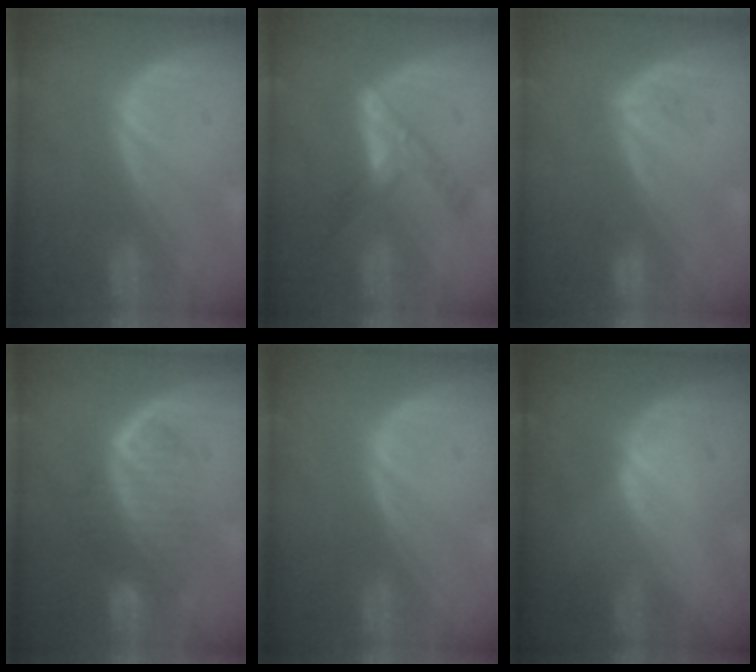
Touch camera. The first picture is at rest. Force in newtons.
{"total": 5.5, "press": 5.4, "slide": 1.4}
{"total": 1.5, "press": 1.4, "slide": 0.3}
{"total": 6.7, "press": 6.4, "slide": 1.7}
{"total": 0.0}
{"total": 0.7, "press": 0.4, "slide": 0.5}